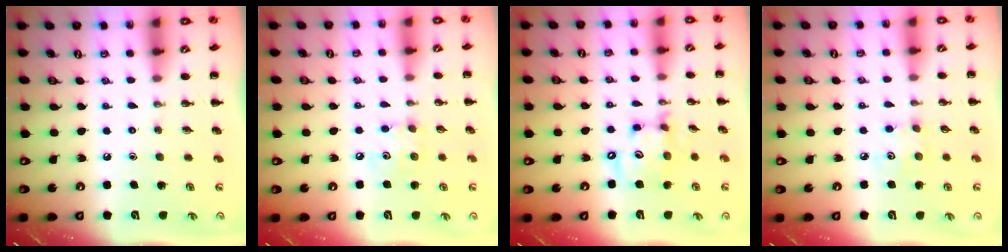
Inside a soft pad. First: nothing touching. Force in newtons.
{"total": 5.3, "press": 5.3, "slide": 0.7}
{"total": 11.2, "press": 11.0, "slide": 1.9}
{"total": 3.8, "press": 3.8, "slide": 0.7}